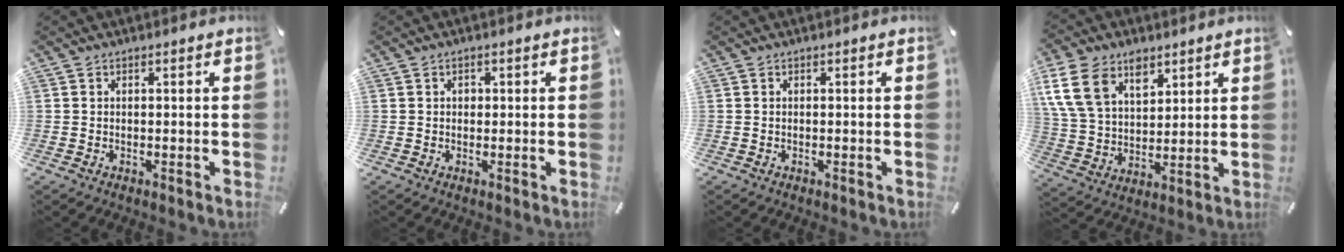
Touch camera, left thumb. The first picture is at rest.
{"total": 1.1, "force": [0.2, 0.9, 0.6], "torque": [-0.006, 0.001, 0.001]}
{"total": 0.0}
{"total": 13.4, "force": [7.0, 8.8, 7.3], "torque": [-0.174, -0.021, 0.129]}